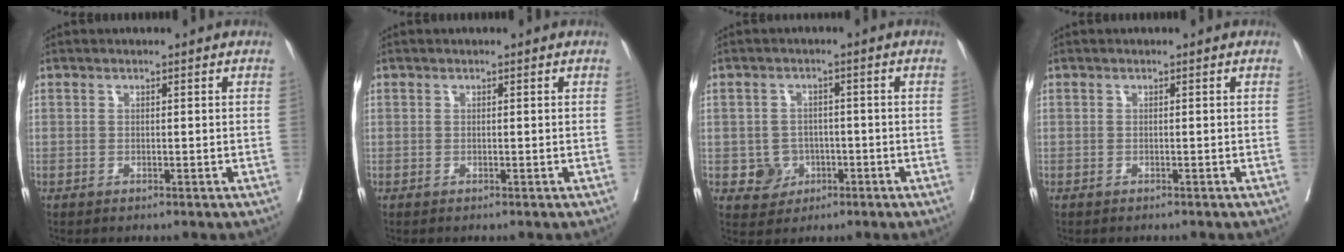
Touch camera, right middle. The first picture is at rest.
{"total": 0.0}
{"total": 4.0, "force": [-1.3, 3.7, 0.7], "torque": [-0.002, 0.010, -0.012]}
{"total": 0.5, "force": [-0.4, 0.3, 0.0], "torque": [-0.005, 0.004, -0.007]}